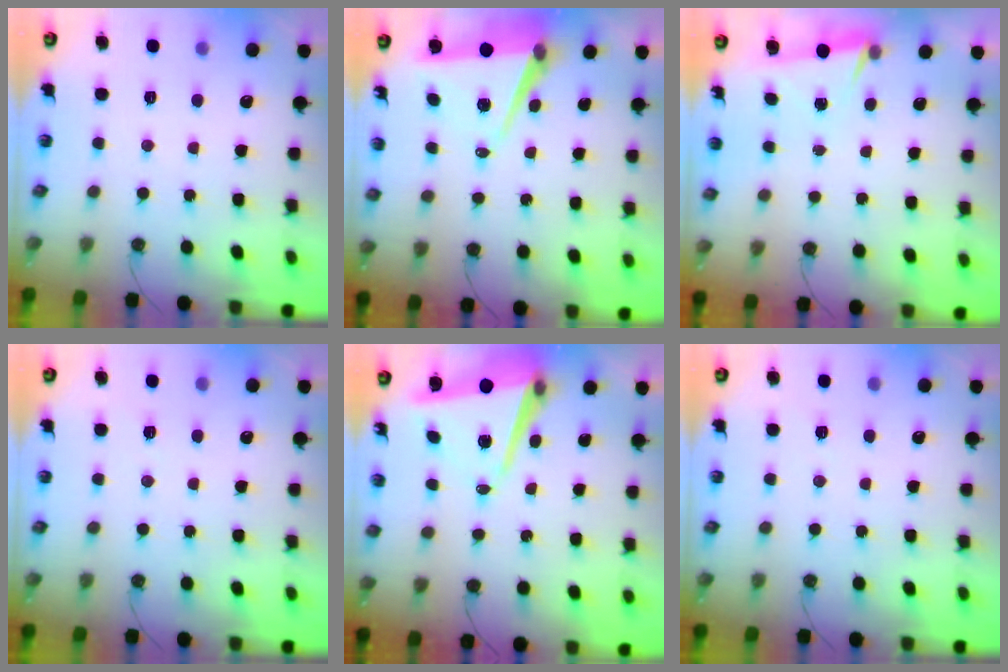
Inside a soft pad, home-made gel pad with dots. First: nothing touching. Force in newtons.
{"total": 7.9, "press": 6.7, "slide": 4.2}
{"total": 2.8, "press": 1.8, "slide": 2.2}
{"total": 2.4, "press": 1.7, "slide": 1.7}
{"total": 8.9, "press": 8.8, "slide": 0.7}
{"total": 2.4, "press": 1.7, "slide": 1.7}